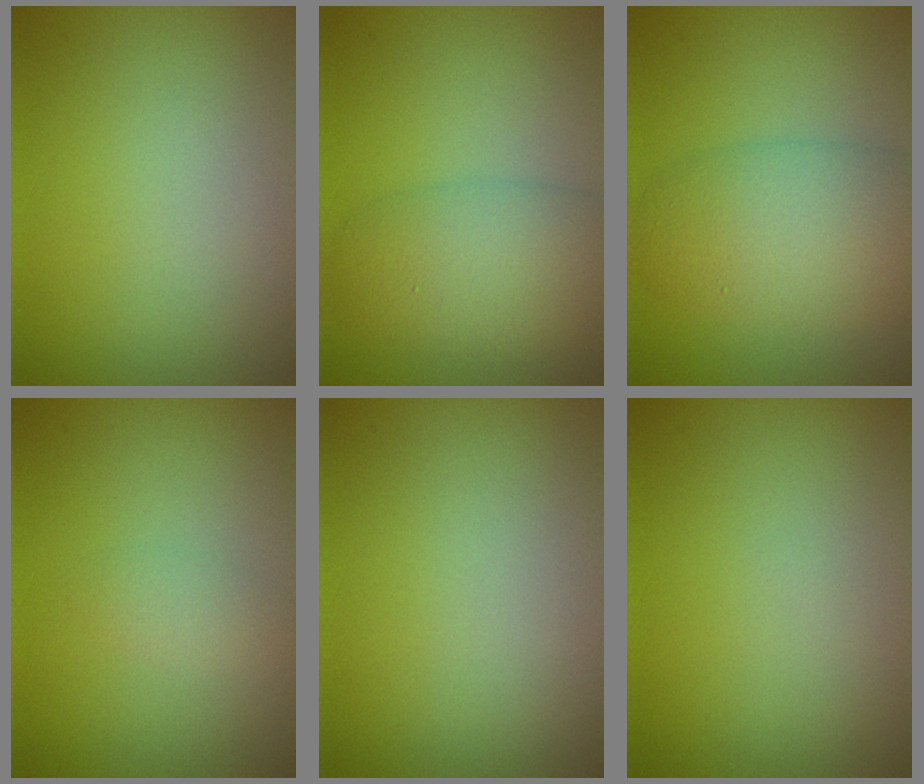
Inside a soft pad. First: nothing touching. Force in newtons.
{"total": 5.7, "press": 5.7, "slide": 0.5}
{"total": 6.8, "press": 6.8, "slide": 0.2}
{"total": 1.3, "press": 1.3, "slide": 0.0}
{"total": 0.0}
{"total": 0.0}